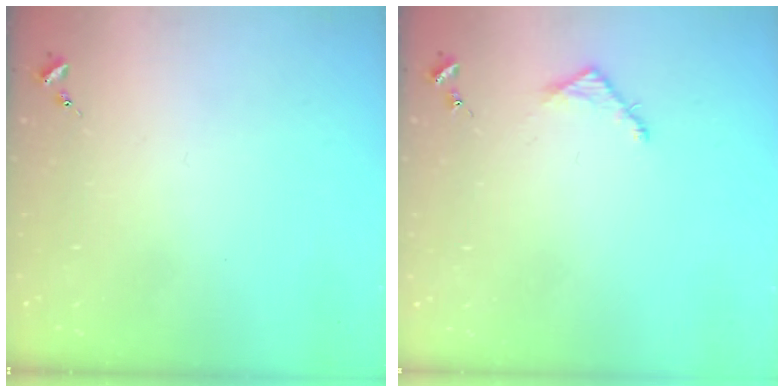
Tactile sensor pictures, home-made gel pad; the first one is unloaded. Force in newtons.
{"total": 3.5, "press": 3.5, "slide": 0.3}